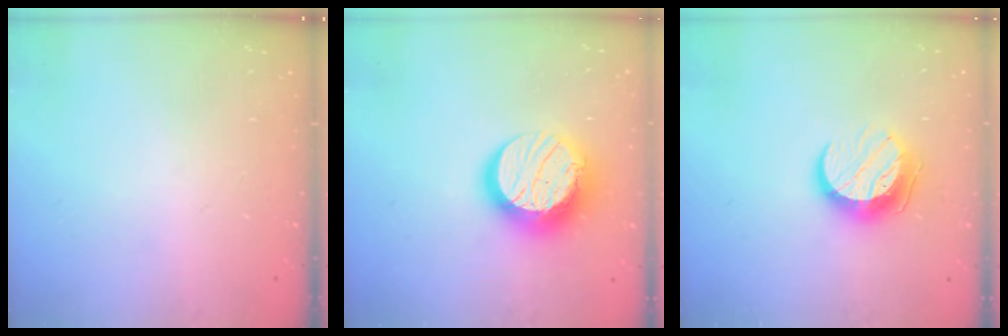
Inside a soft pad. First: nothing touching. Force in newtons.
{"total": 15.8, "press": 15.7, "slide": 1.2}
{"total": 10.7, "press": 10.7, "slide": 0.5}